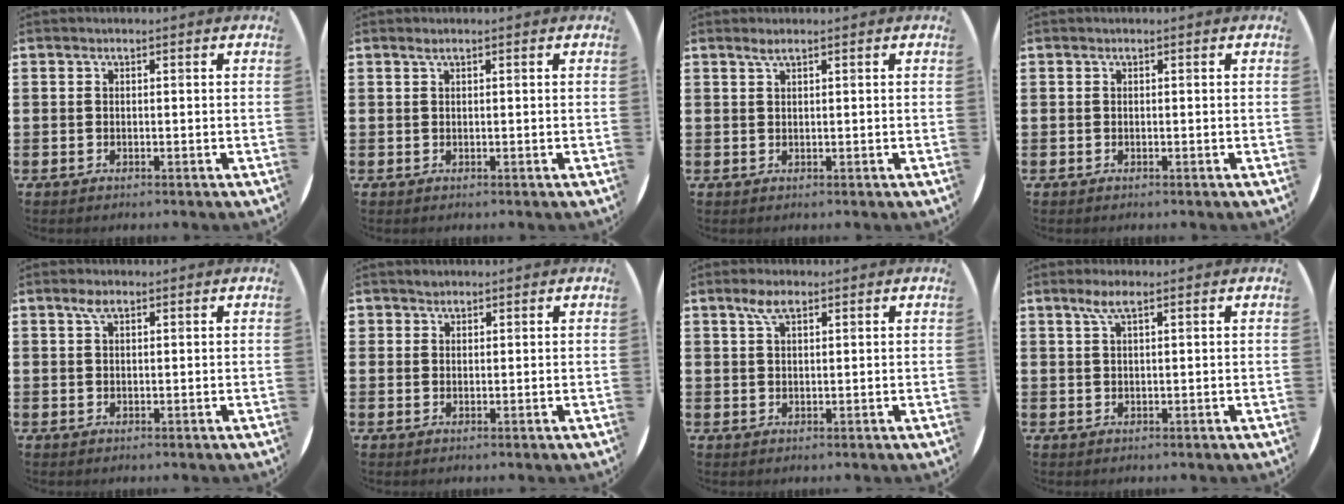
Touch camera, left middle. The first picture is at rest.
{"total": 0.5, "force": [0.3, 0.0, 0.4], "torque": [-0.007, 0.000, 0.006]}
{"total": 1.1, "force": [0.8, 0.0, 0.8], "torque": [-0.016, 0.002, 0.014]}
{"total": 0.0}
{"total": 1.7, "force": [1.0, 0.7, 1.2], "torque": [-0.019, 0.002, 0.015]}
{"total": 1.4, "force": [1.2, 0.7, -0.1], "torque": [0.008, -0.002, 0.023]}
{"total": 2.4, "force": [1.5, 0.9, 1.6], "torque": [-0.028, 0.004, 0.023]}
{"total": 2.7, "force": [1.5, 0.4, 2.2], "torque": [-0.045, 0.006, 0.026]}